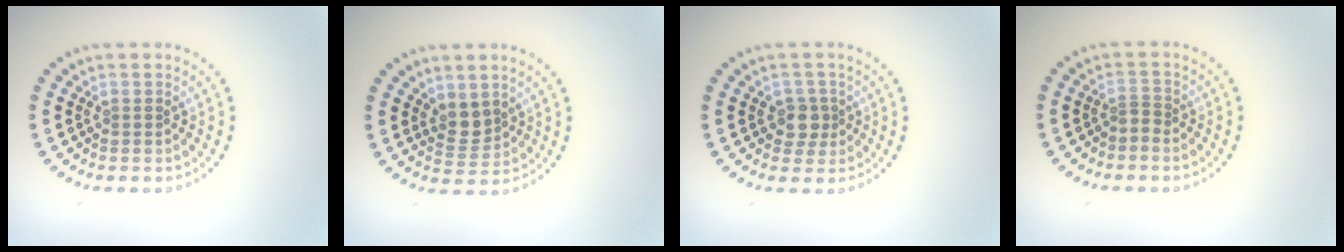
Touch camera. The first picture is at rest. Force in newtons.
{"total": 2.1, "press": 1.8, "slide": 1.2}
{"total": 1.9, "press": 1.8, "slide": 0.9}
{"total": 0.8, "press": 0.5, "slide": 0.7}